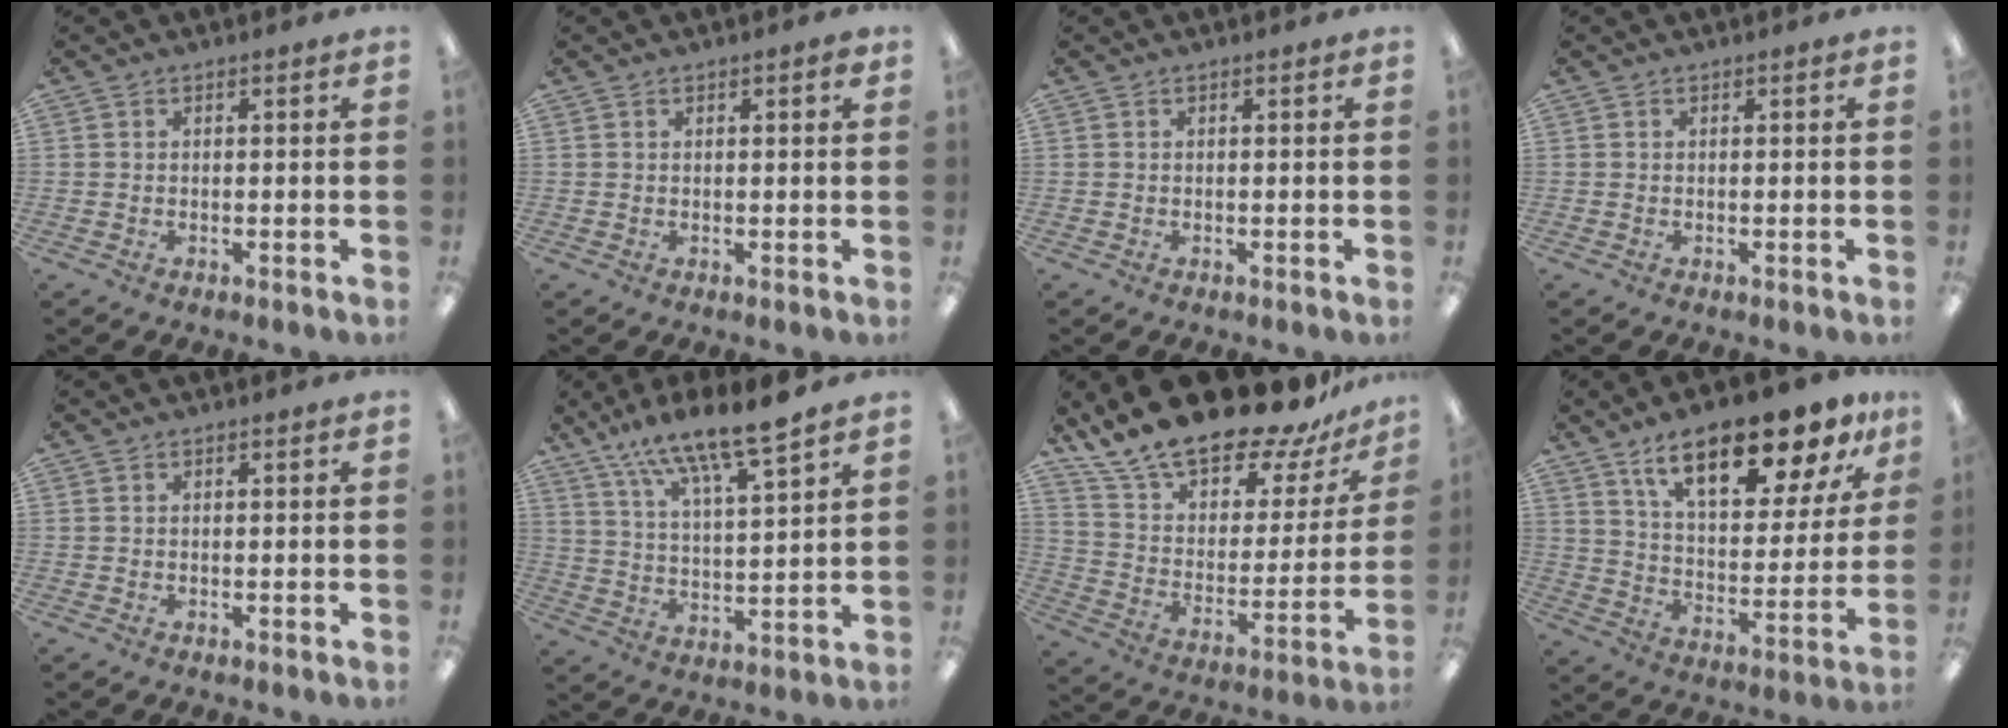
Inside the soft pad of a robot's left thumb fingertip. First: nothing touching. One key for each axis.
{"total": 1.2, "fx": 0.7, "fy": 0.2, "fz": 0.9, "tx": -0.010, "ty": -0.001, "tz": 0.010}
{"total": 0.0}
{"total": 0.0}
{"total": 0.0}
{"total": 13.1, "fx": 11.4, "fy": 1.4, "fz": 6.4, "tx": -0.123, "ty": -0.070, "tz": 0.196}
{"total": 21.9, "fx": 18.5, "fy": 7.4, "fz": 8.9, "tx": -0.163, "ty": -0.132, "tz": 0.324}
{"total": 20.7, "fx": 14.4, "fy": 7.4, "fz": 12.9, "tx": -0.201, "ty": -0.078, "tz": 0.240}